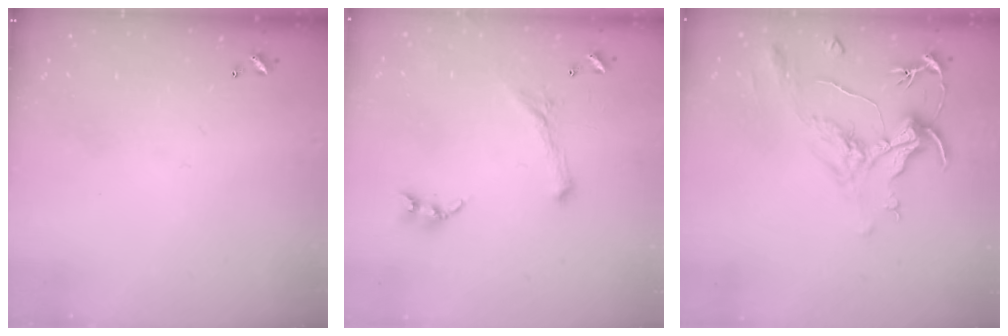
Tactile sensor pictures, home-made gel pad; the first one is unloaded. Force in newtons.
{"total": 1.6, "press": 1.5, "slide": 0.4}
{"total": 2.1, "press": 1.7, "slide": 1.3}